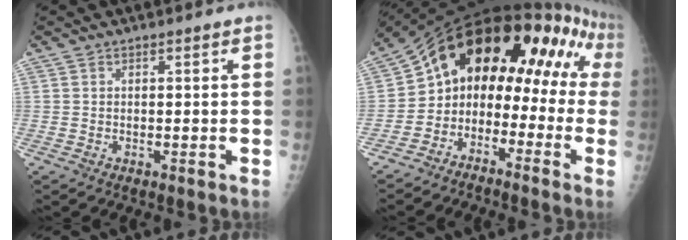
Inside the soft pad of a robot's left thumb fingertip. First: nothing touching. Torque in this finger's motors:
{"motor_torque": [-0.22, 2.63, 2.25, -0.10, 0.54]}